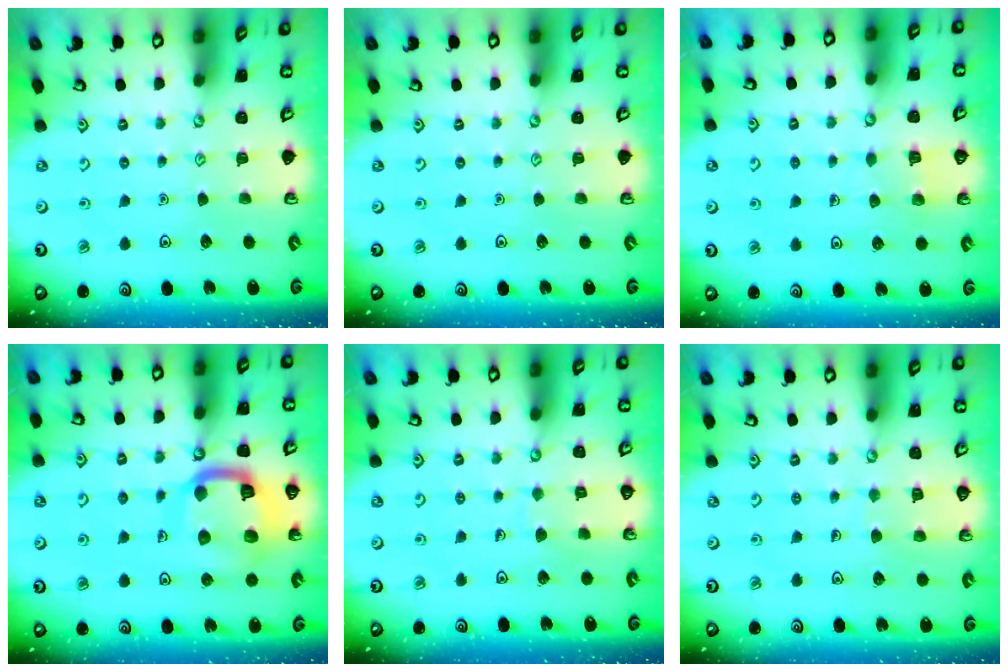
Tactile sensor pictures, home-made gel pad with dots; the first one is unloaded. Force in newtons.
{"total": 0.0}
{"total": 3.4, "press": 3.4, "slide": 0.3}
{"total": 15.5, "press": 15.5, "slide": 1.2}
{"total": 4.4, "press": 4.3, "slide": 0.3}
{"total": 5.9, "press": 5.9, "slide": 0.5}